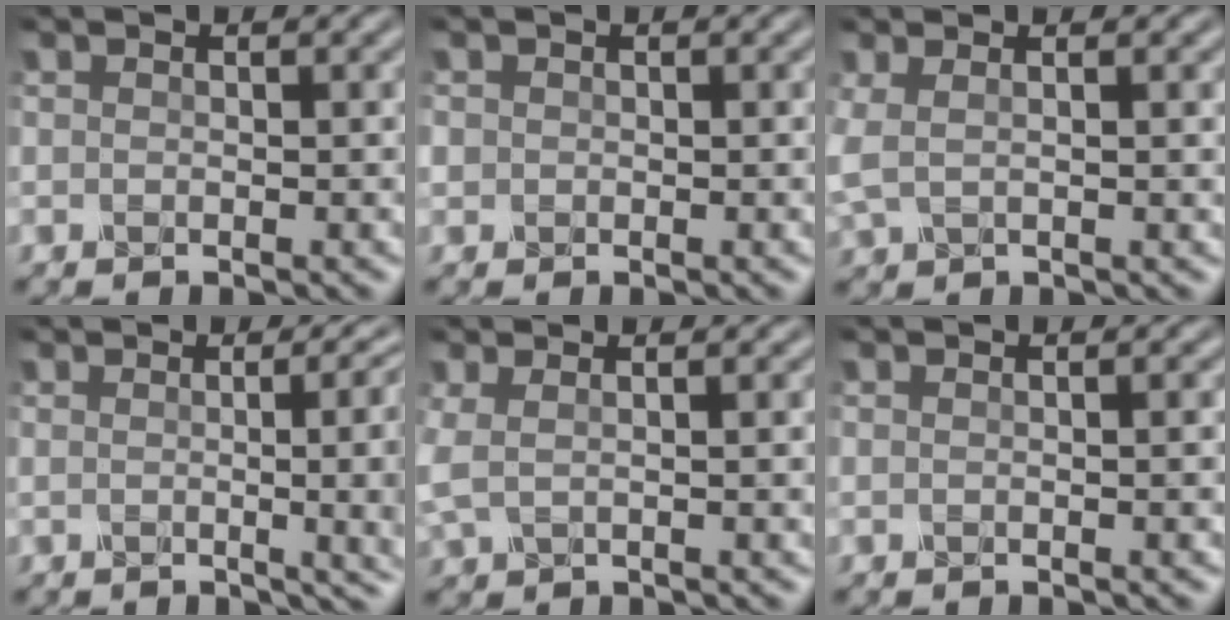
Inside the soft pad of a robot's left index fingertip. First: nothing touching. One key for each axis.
{"total": 0.7, "fx": 0.0, "fy": 0.7, "fz": 0.1, "tx": 0.001, "ty": 0.000, "tz": -0.003}
{"total": 2.5, "fx": 0.8, "fy": 1.0, "fz": 2.2, "tx": -0.048, "ty": 0.006, "tz": 0.010}
{"total": 12.8, "fx": 0.7, "fy": 6.3, "fz": 11.1, "tx": -0.065, "ty": 0.033, "tz": 0.005}
{"total": 3.7, "fx": 0.6, "fy": 1.6, "fz": 3.3, "tx": -0.058, "ty": 0.004, "tz": 0.008}
{"total": 1.6, "fx": 0.1, "fy": 0.5, "fz": 1.5, "tx": -0.015, "ty": 0.004, "tz": -0.003}